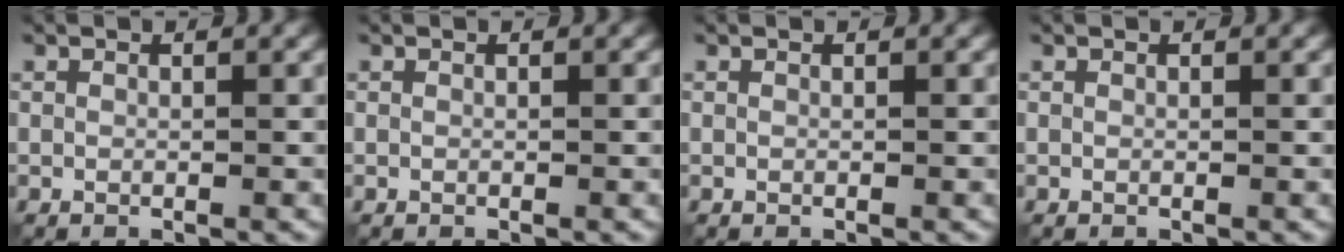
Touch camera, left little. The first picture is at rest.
{"total": 0.0}
{"total": 0.0}
{"total": 0.0}